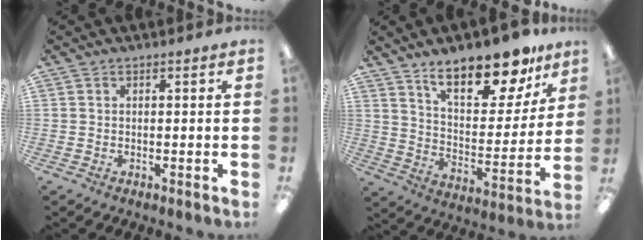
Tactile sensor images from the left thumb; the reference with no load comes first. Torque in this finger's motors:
{"motor_torque": [0.50, 0.57, 1.46, -1.32, 0.09]}